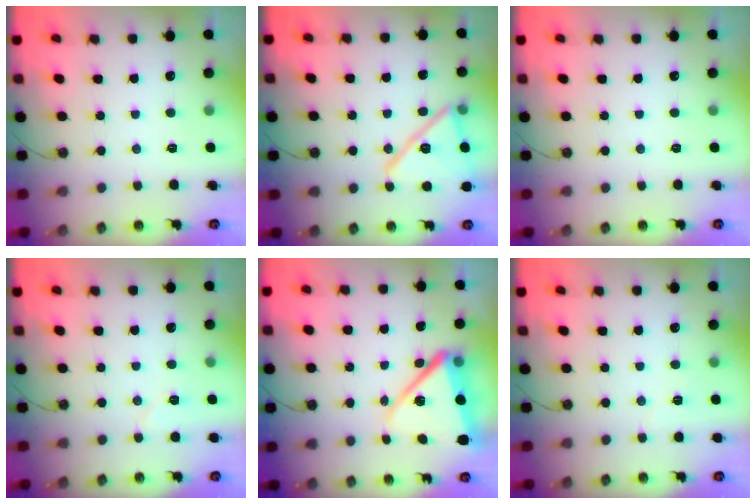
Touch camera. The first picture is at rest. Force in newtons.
{"total": 18.3, "press": 18.3, "slide": 1.8}
{"total": 0.0}
{"total": 5.7, "press": 5.4, "slide": 1.8}
{"total": 14.3, "press": 14.2, "slide": 1.5}
{"total": 2.9, "press": 2.8, "slide": 0.7}